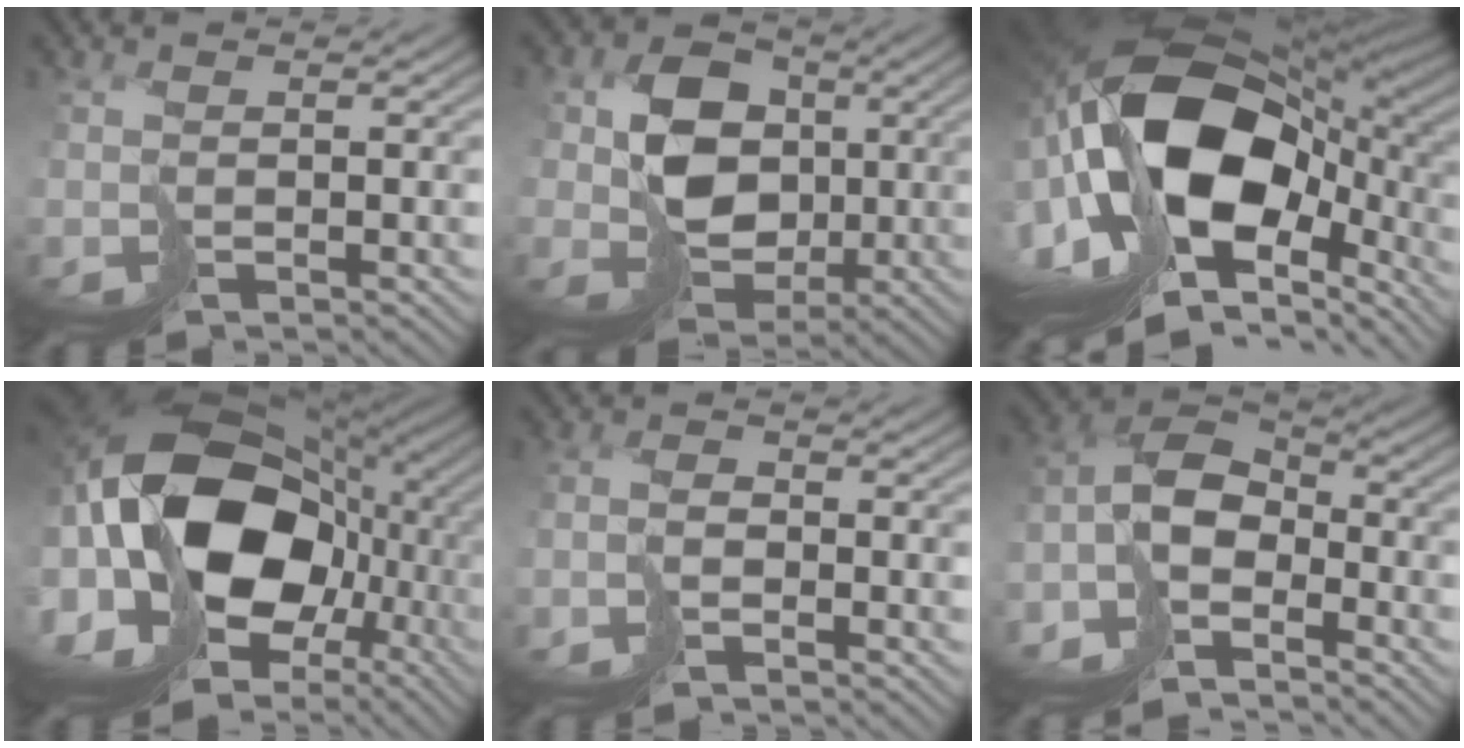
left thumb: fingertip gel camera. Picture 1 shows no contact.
{"total": 9.1, "force": [0.7, 7.6, 5.0], "torque": [-0.097, -0.003, 0.008]}
{"total": 18.8, "force": [-2.6, 10.4, 15.4], "torque": [-0.324, -0.028, -0.037]}
{"total": 21.0, "force": [0.5, 13.8, 15.8], "torque": [-0.342, 0.005, 0.015]}
{"total": 2.0, "force": [-1.9, 0.3, -0.1], "torque": [0.011, 0.007, -0.043]}
{"total": 8.9, "force": [-6.1, 4.7, 4.5], "torque": [-0.078, -0.006, -0.127]}